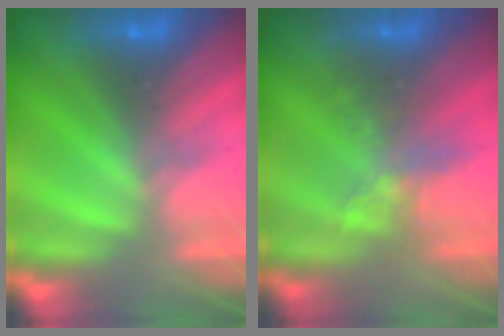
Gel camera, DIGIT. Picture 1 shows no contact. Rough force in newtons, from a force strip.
{"total": 2.5}